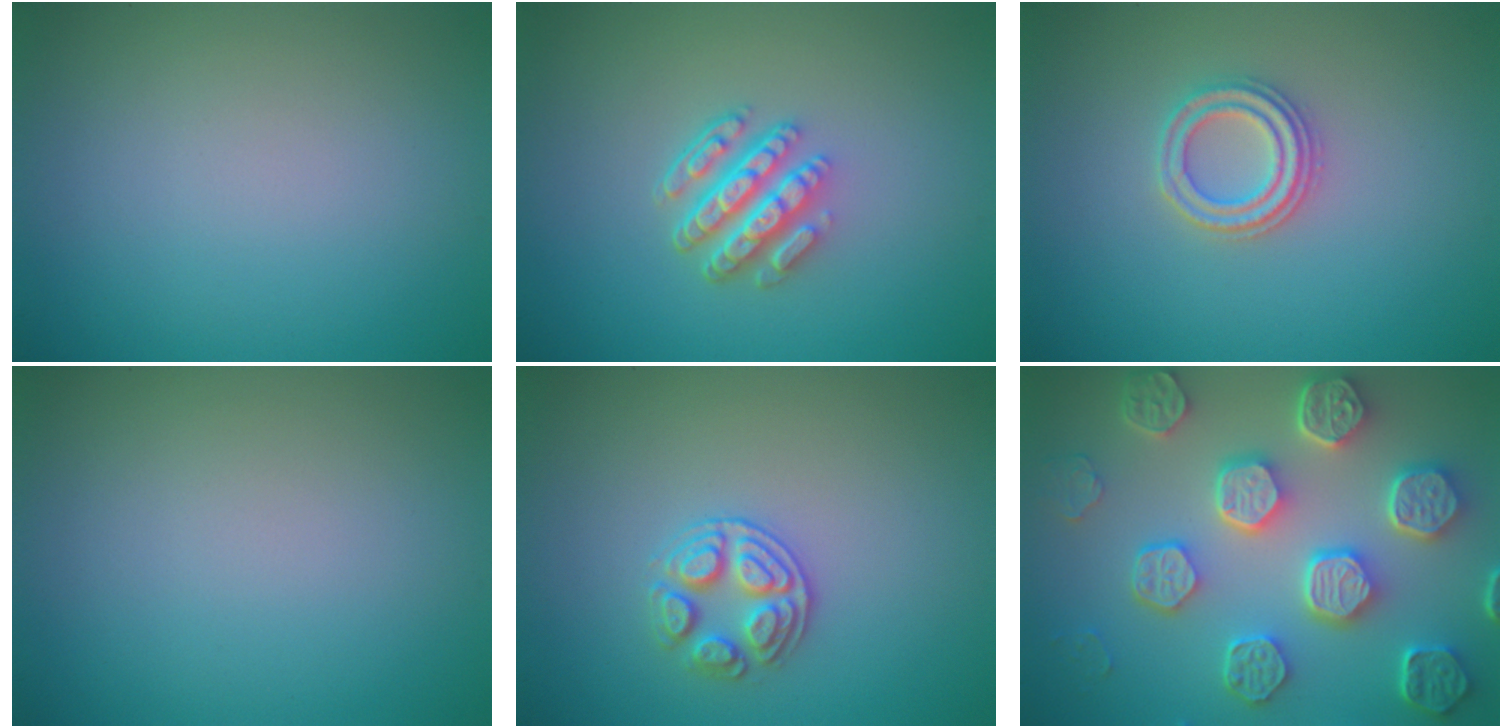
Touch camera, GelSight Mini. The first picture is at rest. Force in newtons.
{"total": 4.6, "press": 3.4, "slide": 3.1}
{"total": 2.5, "press": 2.4, "slide": 0.7}
{"total": 0.0}
{"total": 2.8, "press": 2.7, "slide": 0.7}
{"total": 8.4, "press": 6.5, "slide": 5.4}